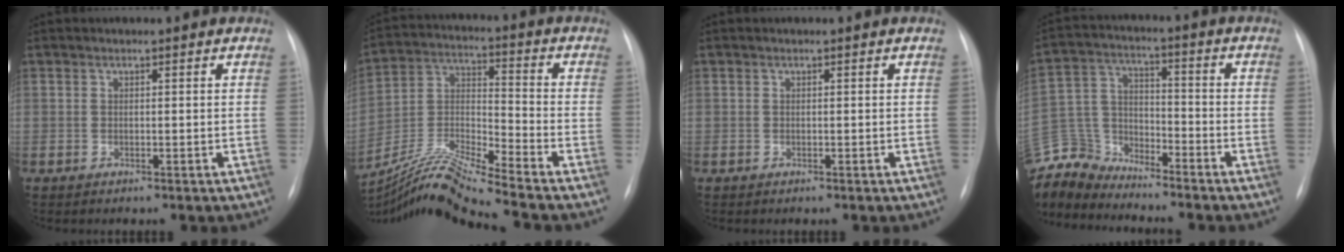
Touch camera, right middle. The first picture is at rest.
{"total": 14.2, "force": [-12.7, -2.1, 6.1], "torque": [-0.125, -0.002, -0.239]}
{"total": 0.0}
{"total": 10.3, "force": [-10.1, 1.6, 0.0], "torque": [-0.010, 0.022, -0.205]}